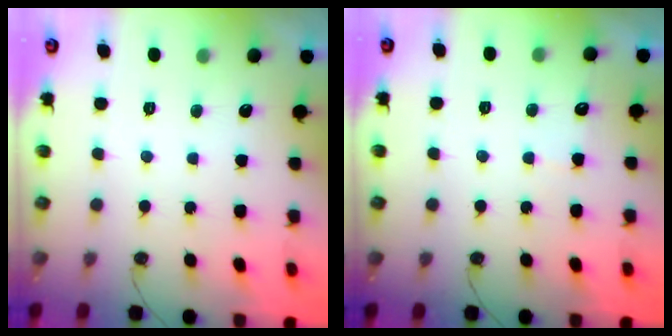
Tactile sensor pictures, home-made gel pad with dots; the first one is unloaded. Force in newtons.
{"total": 5.3, "press": 5.3, "slide": 0.7}